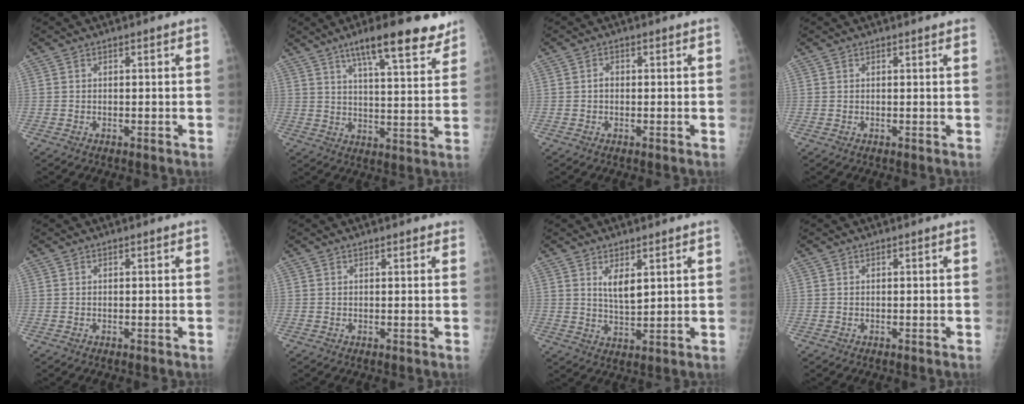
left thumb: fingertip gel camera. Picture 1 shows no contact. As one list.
[{"total": 14.9, "force": [10.3, 3.4, 10.3], "torque": [-0.125, -0.046, 0.153]}, {"total": 1.1, "force": [-0.1, 0.9, 0.7], "torque": [-0.006, 0.003, -0.006]}, {"total": 2.6, "force": [2.3, 0.2, 1.3], "torque": [-0.011, 0.000, 0.019]}, {"total": 0.0}, {"total": 0.9, "force": [0.7, 0.3, 0.5], "torque": [-0.008, -0.002, 0.008]}, {"total": 4.8, "force": [2.2, 1.9, 3.8], "torque": [-0.059, -0.023, 0.044]}, {"total": 0.0}]